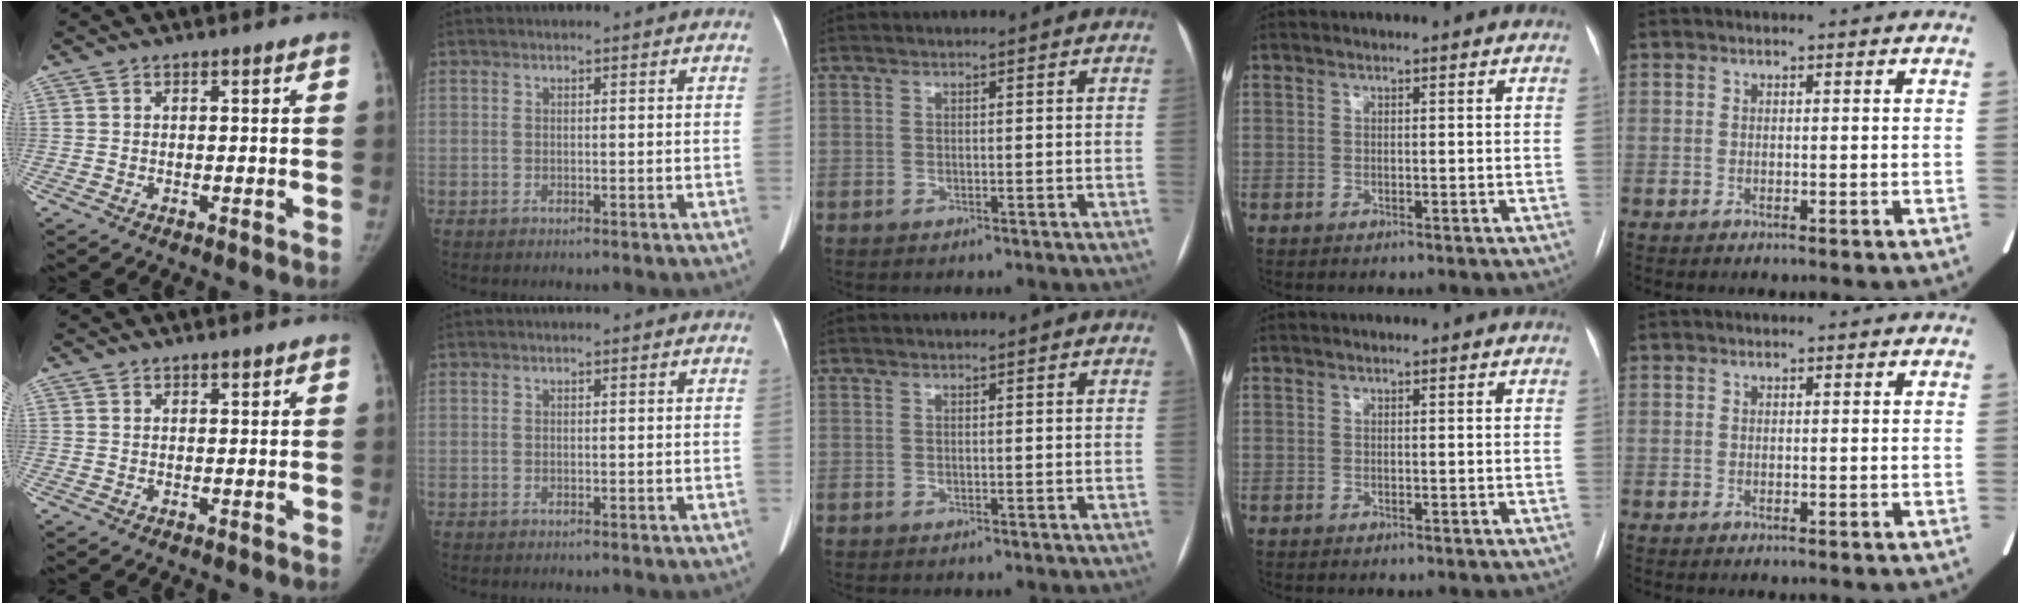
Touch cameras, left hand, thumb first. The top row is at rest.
{"thumb": {"total": 0.9, "force": [0.7, 0.3, 0.5], "torque": [-0.002, -0.004, 0.011]}}